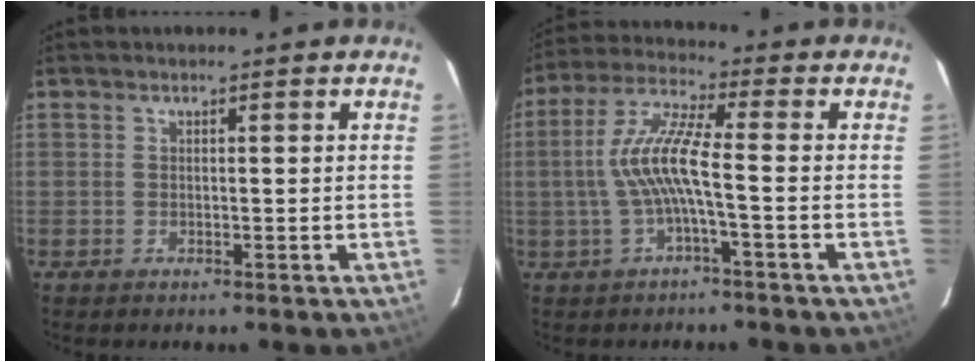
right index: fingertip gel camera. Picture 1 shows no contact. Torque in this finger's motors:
{"motor_torque": [1.60, -0.17, 0.79, 0.21]}